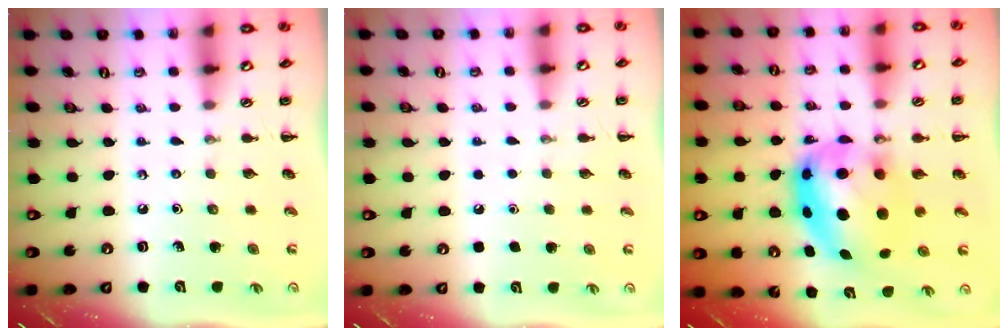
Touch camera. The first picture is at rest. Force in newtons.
{"total": 1.8, "press": 1.7, "slide": 0.1}
{"total": 11.3, "press": 10.9, "slide": 2.8}